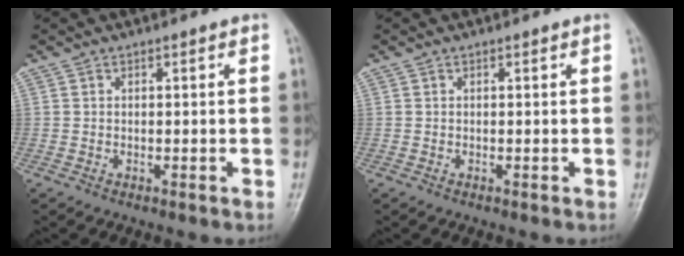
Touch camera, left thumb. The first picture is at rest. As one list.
[{"total": 0.0}]